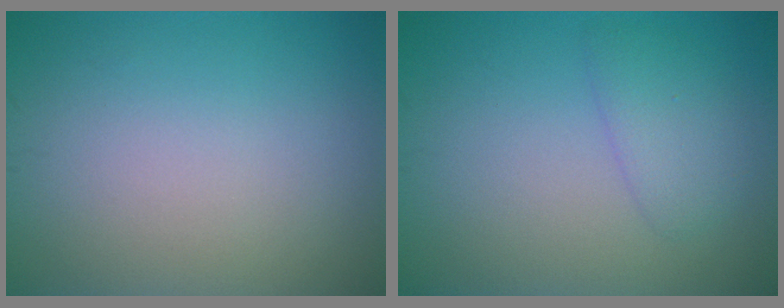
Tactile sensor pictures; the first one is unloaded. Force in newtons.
{"total": 2.2, "press": 2.2, "slide": 0.1}